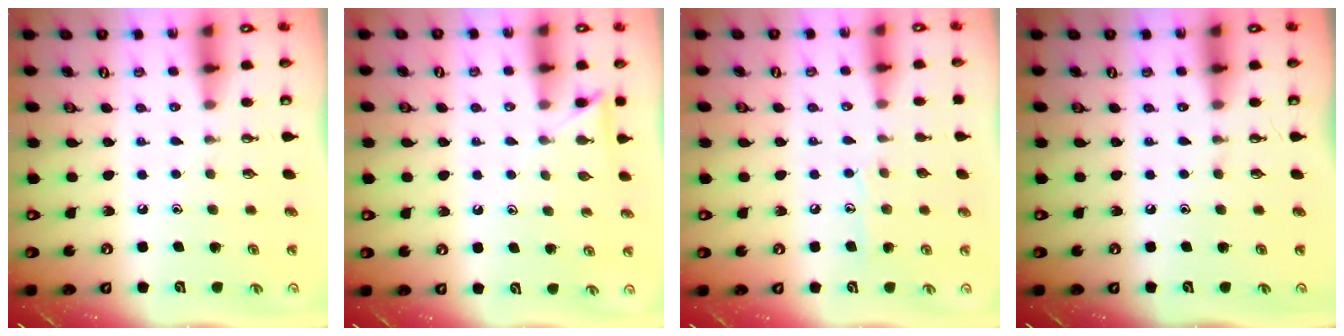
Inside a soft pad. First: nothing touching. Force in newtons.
{"total": 4.3, "press": 4.3, "slide": 0.5}
{"total": 7.3, "press": 7.3, "slide": 0.7}
{"total": 0.0}